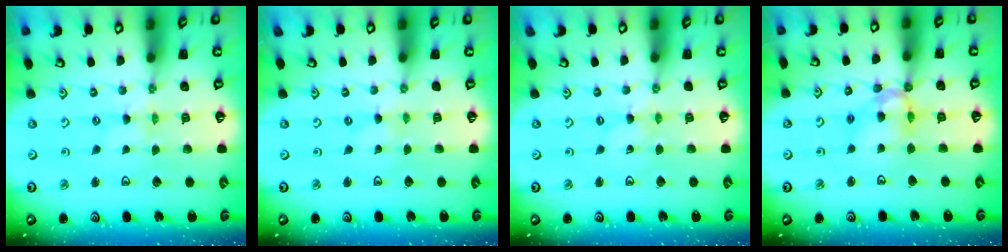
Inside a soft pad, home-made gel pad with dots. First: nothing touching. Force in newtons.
{"total": 0.0}
{"total": 0.0}
{"total": 11.2, "press": 11.2, "slide": 0.9}